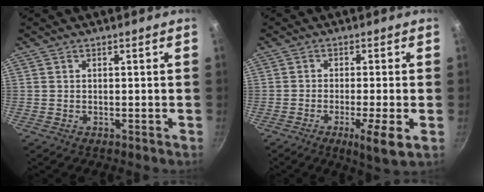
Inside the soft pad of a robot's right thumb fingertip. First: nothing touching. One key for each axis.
{"total": 6.6, "fx": -2.3, "fy": 0.7, "fz": 6.1, "tx": -0.108, "ty": 0.000, "tz": -0.036}